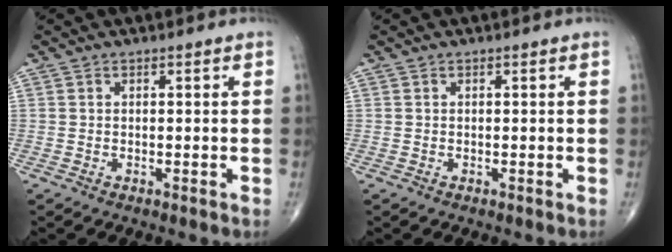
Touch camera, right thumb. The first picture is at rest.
{"total": 0.0}